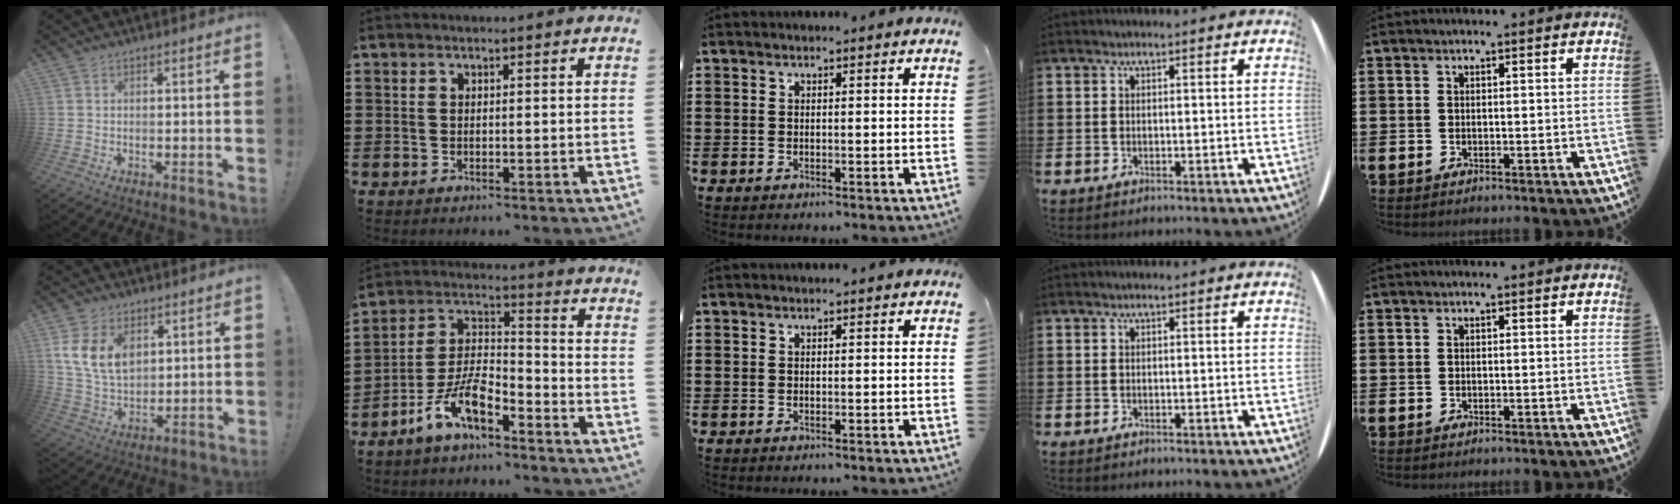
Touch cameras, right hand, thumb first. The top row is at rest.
{"thumb": {"total": 13.1, "force": [4.7, 9.3, 8.0], "torque": [-0.145, -0.013, 0.093]}, "index": {"total": 9.3, "force": [-6.7, 3.6, 5.4], "torque": [-0.125, 0.005, -0.133]}}